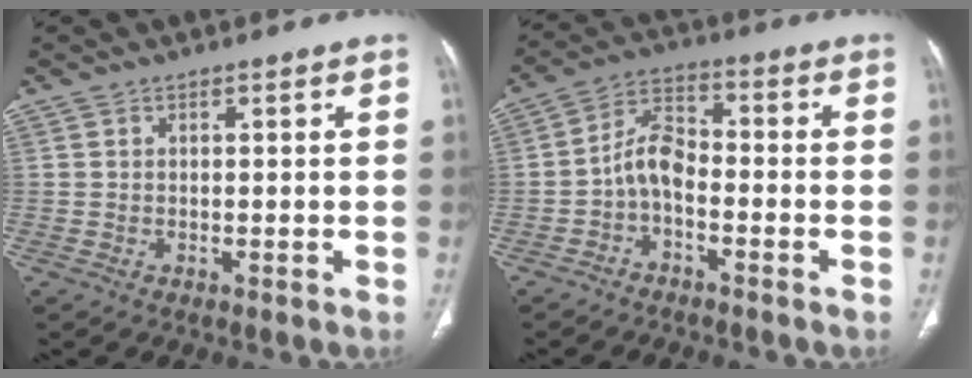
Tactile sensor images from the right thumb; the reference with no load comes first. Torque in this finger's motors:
{"motor_torque": [1.16, 0.88, 1.03, -0.67, 0.03]}